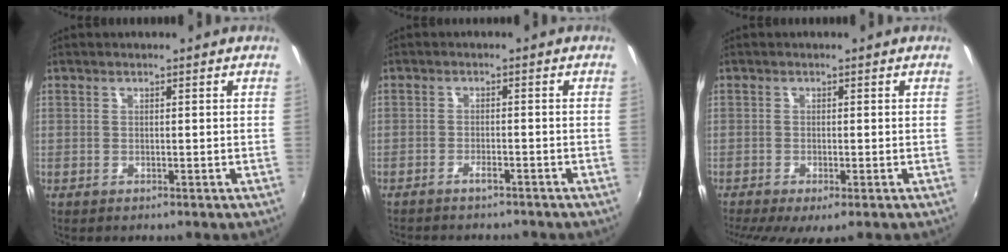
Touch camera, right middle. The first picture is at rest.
{"total": 3.7, "force": [-3.3, 0.8, 1.4], "torque": [-0.039, -0.003, -0.052]}
{"total": 5.8, "force": [-3.9, 1.1, 4.2], "torque": [-0.091, -0.029, -0.061]}